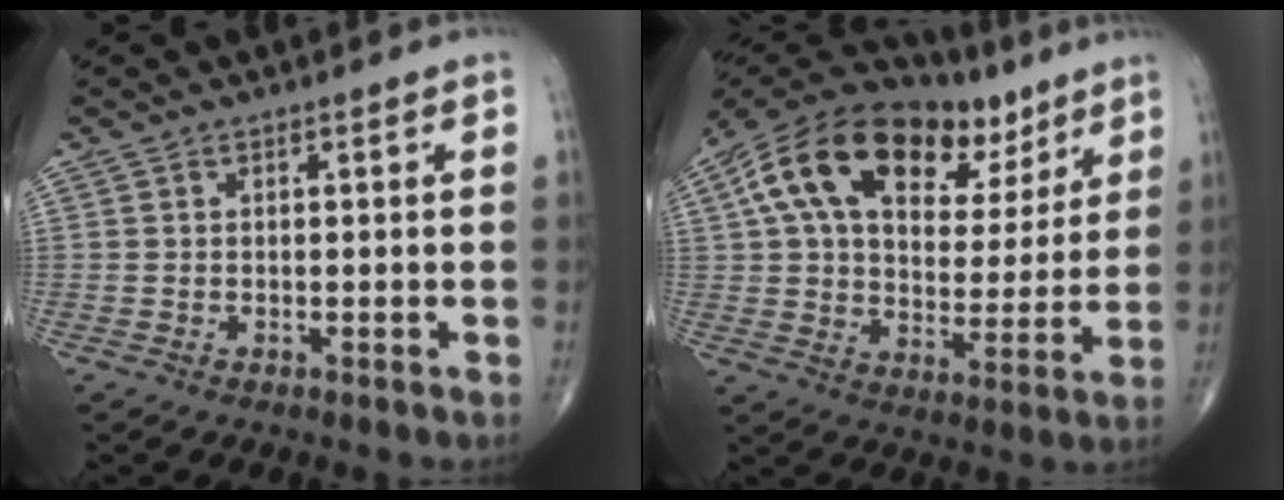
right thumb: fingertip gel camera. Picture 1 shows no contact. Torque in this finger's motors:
{"motor_torque": [2.20, 2.81, 1.85, 0.92, 0.20]}